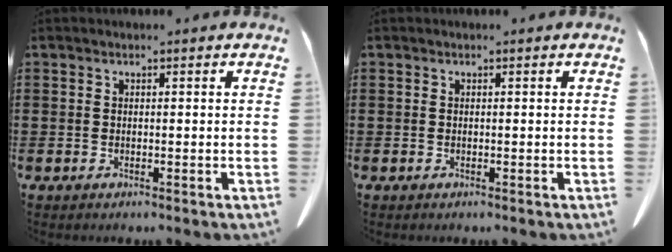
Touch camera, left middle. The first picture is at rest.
{"total": 0.0}